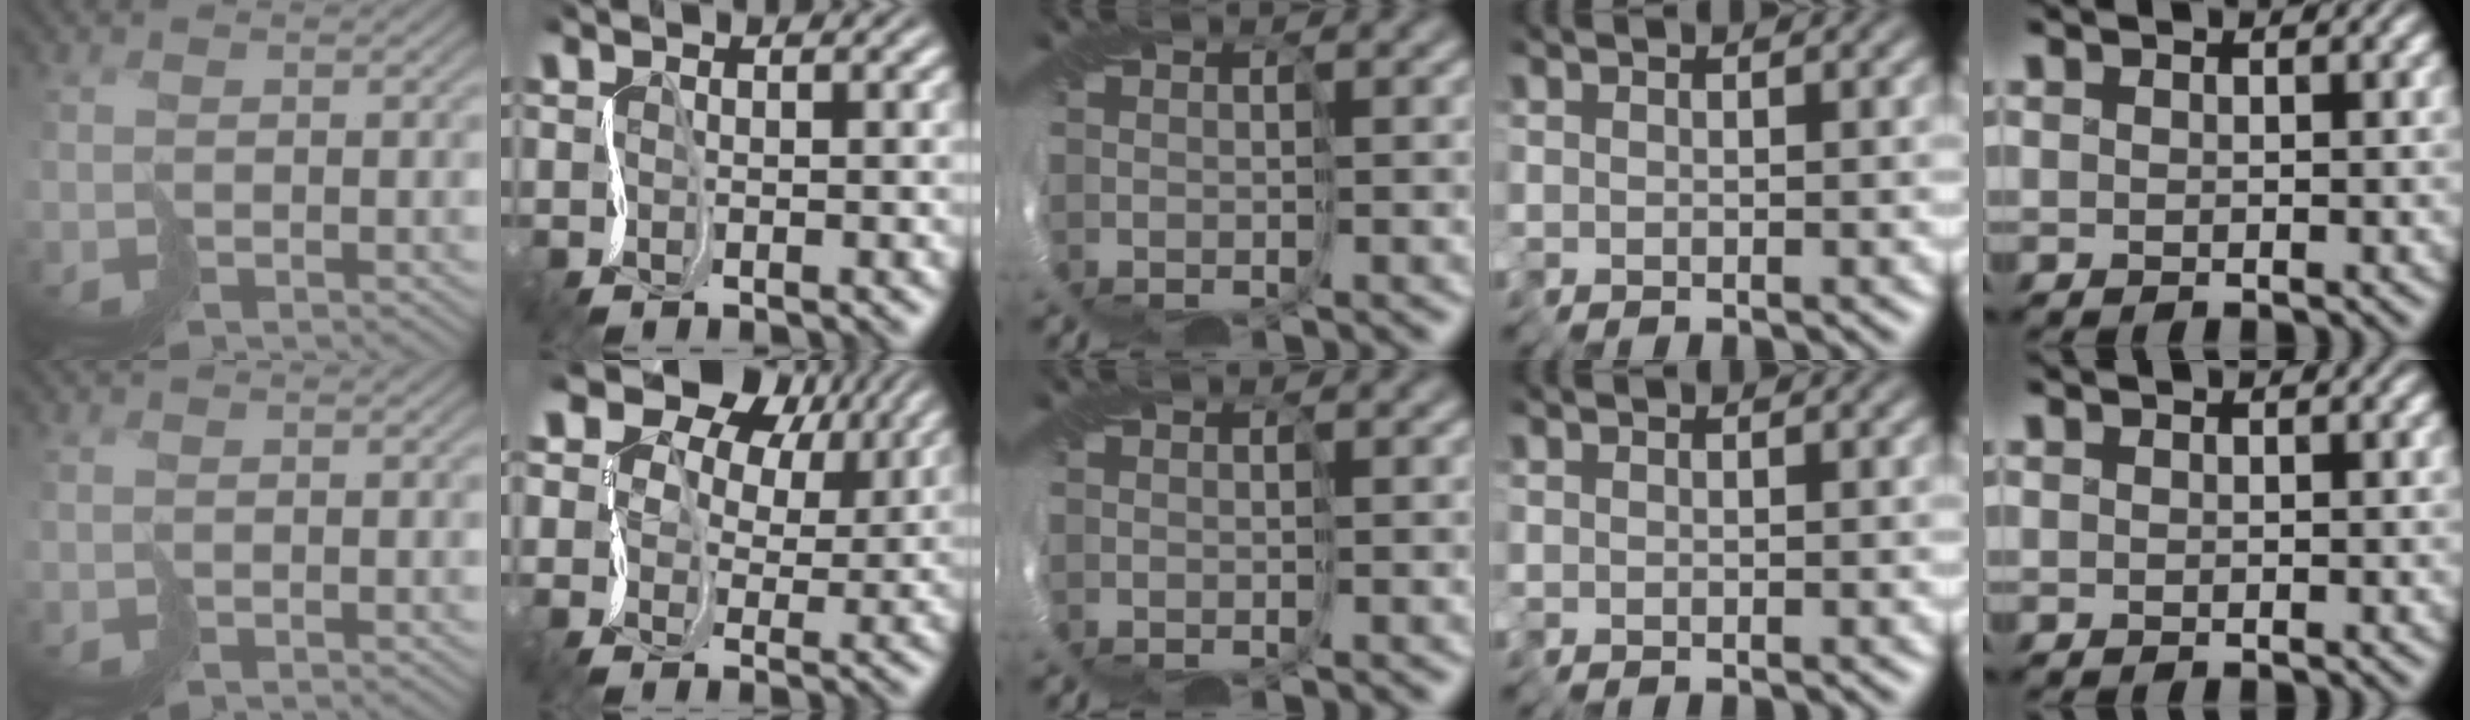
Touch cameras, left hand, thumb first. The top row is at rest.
{"index": {"total": 12.3, "force": [7.2, 7.6, 6.4], "torque": [-0.142, 0.037, 0.110]}}